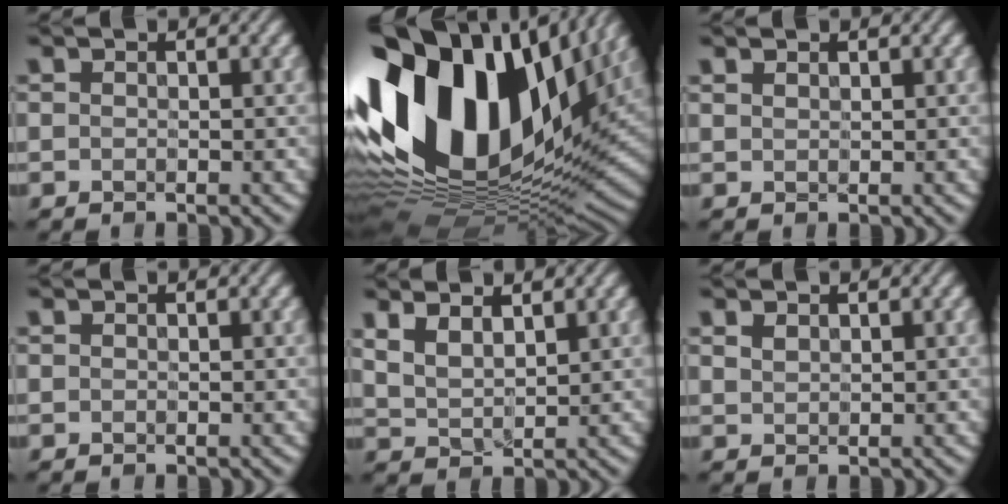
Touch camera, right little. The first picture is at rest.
{"total": 19.0, "force": [4.8, 11.1, 14.6], "torque": [-0.293, 0.014, 0.076]}
{"total": 0.8, "force": [0.6, 0.3, 0.3], "torque": [-0.003, 0.005, 0.006]}
{"total": 0.0}
{"total": 3.3, "force": [1.9, 1.6, 2.1], "torque": [-0.045, 0.005, 0.035]}
{"total": 0.8, "force": [0.5, 0.4, 0.4], "torque": [-0.011, 0.004, 0.012]}